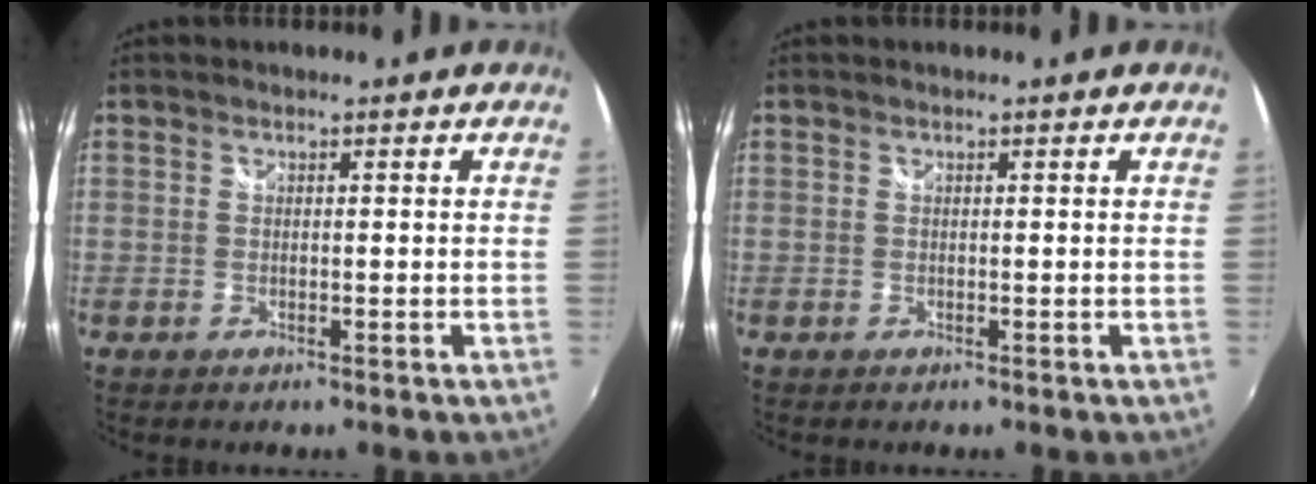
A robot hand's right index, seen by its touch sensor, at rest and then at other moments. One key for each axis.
{"total": 0.0}